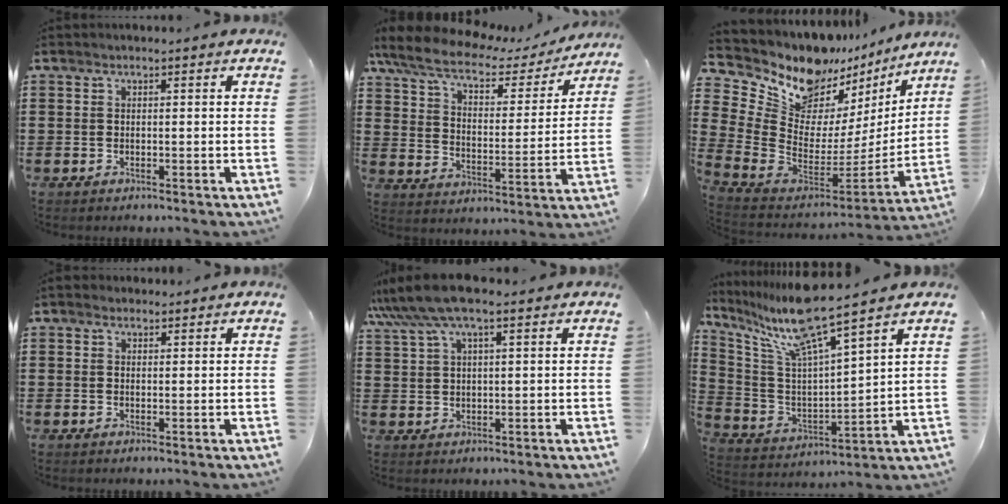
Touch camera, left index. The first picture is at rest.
{"total": 8.4, "force": [6.5, 2.6, 4.7], "torque": [-0.115, -0.028, 0.111]}
{"total": 10.1, "force": [8.4, 5.0, 2.6], "torque": [-0.104, -0.082, 0.151]}
{"total": 1.3, "force": [1.2, 0.6, 0.3], "torque": [-0.007, 0.005, 0.022]}
{"total": 8.0, "force": [5.8, 1.5, 5.3], "torque": [-0.124, -0.005, 0.105]}
{"total": 10.2, "force": [8.0, 0.5, 6.2], "torque": [-0.160, -0.050, 0.131]}